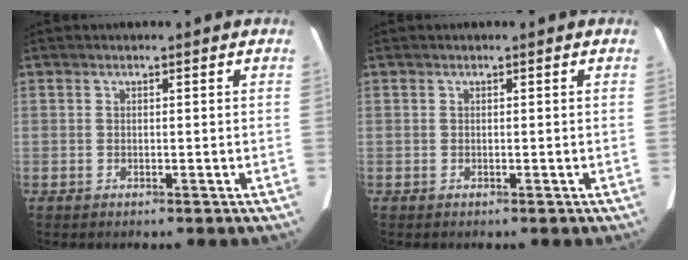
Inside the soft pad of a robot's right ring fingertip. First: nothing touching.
{"total": 0.0}